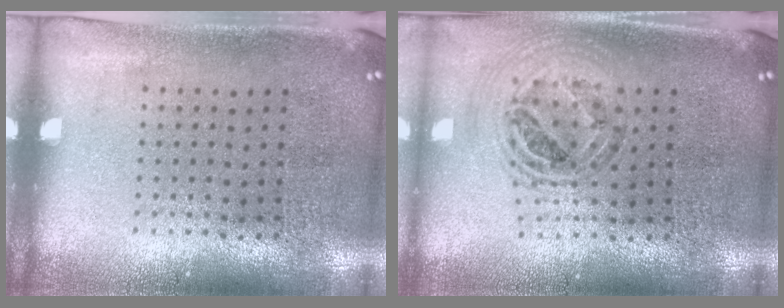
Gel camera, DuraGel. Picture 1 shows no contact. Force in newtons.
{"total": 1.0, "press": 1.0, "slide": 0.3}